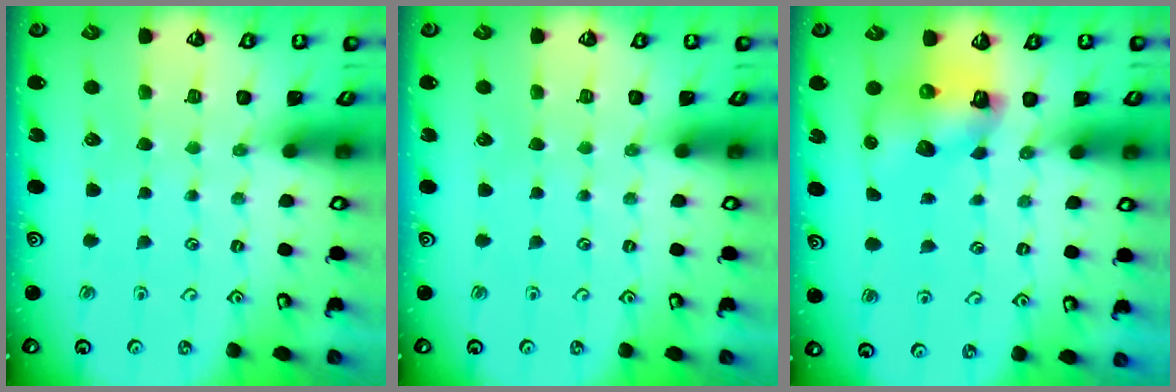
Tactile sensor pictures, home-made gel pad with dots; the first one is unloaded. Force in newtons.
{"total": 0.0}
{"total": 8.8, "press": 8.6, "slide": 1.5}